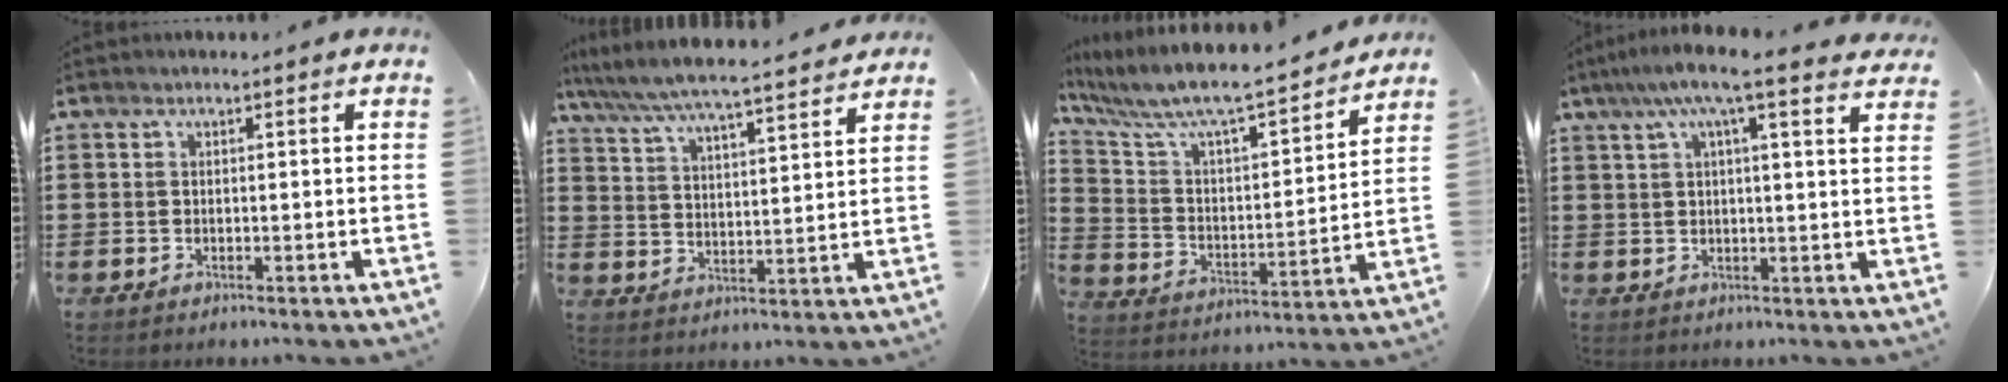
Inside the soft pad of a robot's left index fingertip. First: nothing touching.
{"total": 6.3, "force": [5.9, -0.3, 2.2], "torque": [-0.067, -0.039, 0.098]}
{"total": 7.4, "force": [6.4, 0.9, 3.5], "torque": [-0.099, -0.055, 0.102]}
{"total": 6.8, "force": [4.7, 0.3, 4.8], "torque": [-0.109, -0.007, 0.079]}